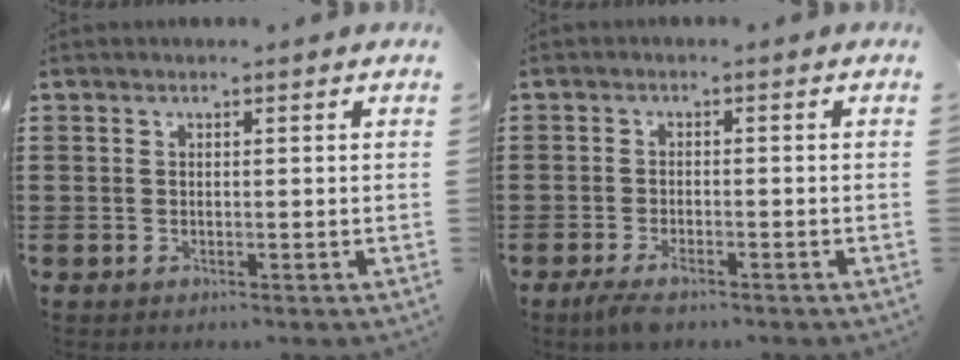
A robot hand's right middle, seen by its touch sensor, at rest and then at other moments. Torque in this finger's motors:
{"motor_torque": [0.88, 0.42, 0.36, 0.09]}